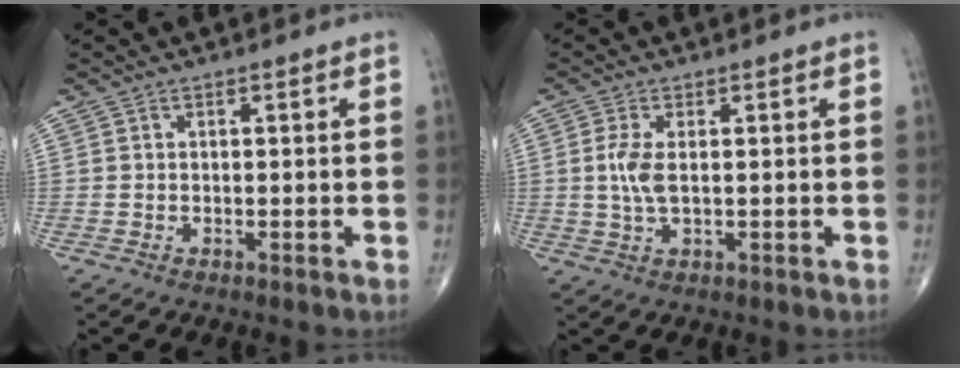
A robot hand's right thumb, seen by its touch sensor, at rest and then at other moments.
{"total": 4.6, "force": [0.4, 2.0, 4.1], "torque": [-0.101, -0.002, 0.009]}